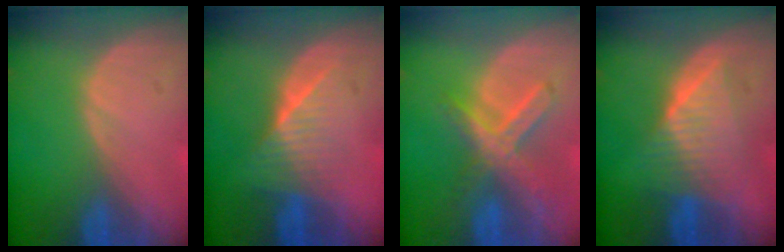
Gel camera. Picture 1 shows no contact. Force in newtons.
{"total": 6.2, "press": 5.7, "slide": 2.6}
{"total": 7.2, "press": 6.3, "slide": 3.6}
{"total": 6.6, "press": 6.6, "slide": 0.1}